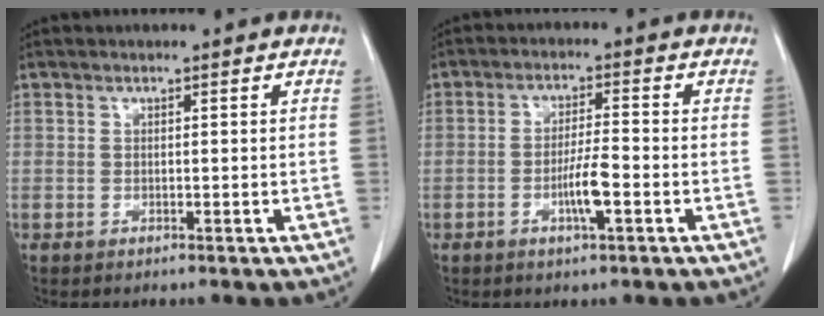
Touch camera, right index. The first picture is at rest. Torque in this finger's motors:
{"motor_torque": [1.15, -0.10, 0.35, 0.11]}